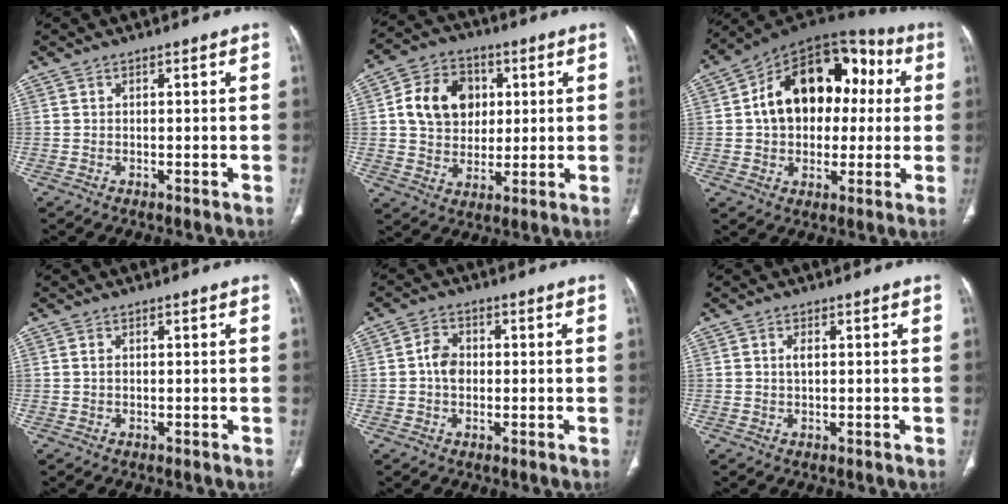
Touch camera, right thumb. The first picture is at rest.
{"total": 13.2, "force": [2.8, 10.6, 7.4], "torque": [-0.096, 0.003, 0.048]}
{"total": 21.5, "force": [2.5, 14.8, 15.4], "torque": [-0.201, 0.039, 0.035]}
{"total": 0.8, "force": [0.1, 0.5, 0.6], "torque": [-0.014, 0.003, 0.004]}
{"total": 4.3, "force": [-0.1, 3.3, 2.8], "torque": [-0.040, 0.010, -0.008]}
{"total": 1.7, "force": [0.4, 0.9, 1.4], "torque": [-0.028, 0.003, 0.008]}